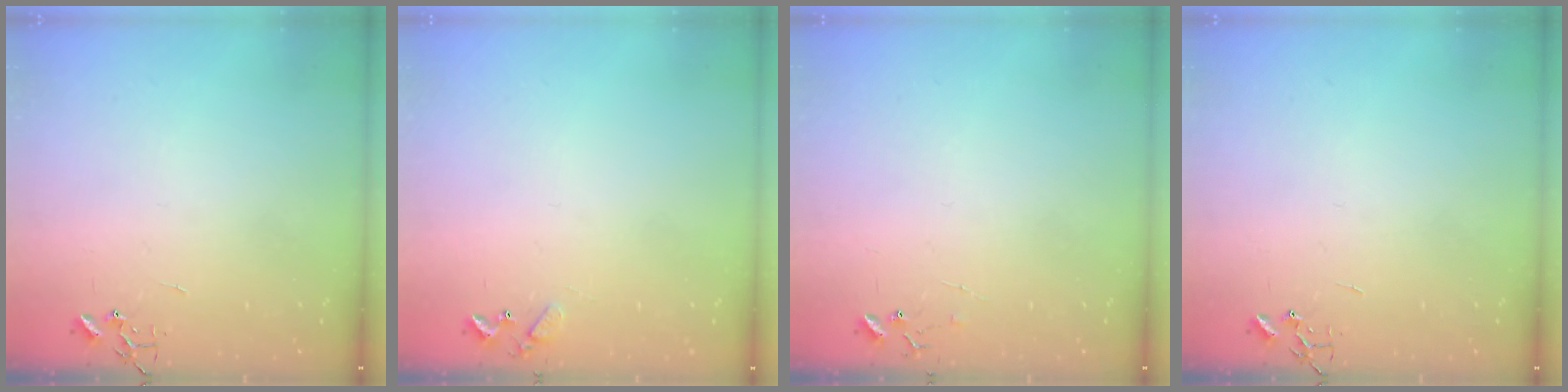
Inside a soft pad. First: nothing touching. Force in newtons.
{"total": 5.5, "press": 5.5, "slide": 0.4}
{"total": 6.9, "press": 6.9, "slide": 0.4}
{"total": 0.0}